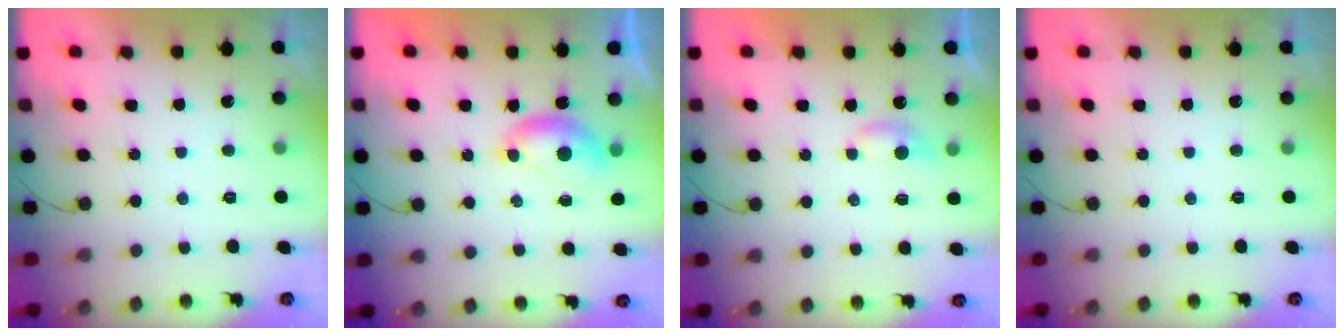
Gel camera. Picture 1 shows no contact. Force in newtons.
{"total": 5.6, "press": 5.6, "slide": 0.7}
{"total": 4.1, "press": 4.1, "slide": 0.5}
{"total": 0.0}